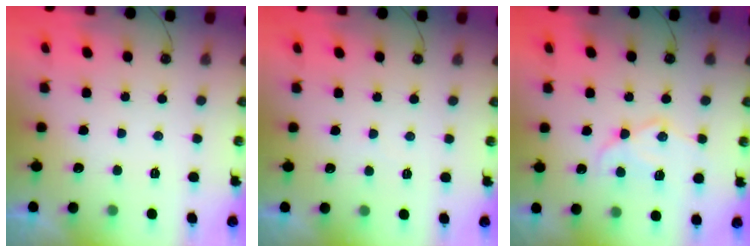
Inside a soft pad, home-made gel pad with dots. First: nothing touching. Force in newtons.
{"total": 2.4, "press": 2.3, "slide": 0.5}
{"total": 13.8, "press": 13.7, "slide": 1.4}